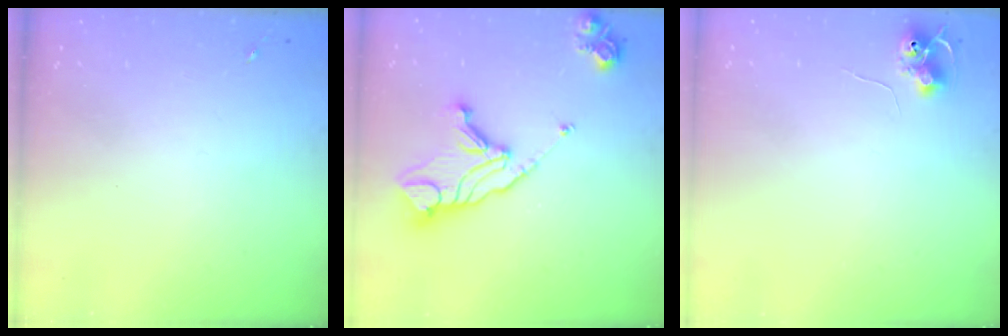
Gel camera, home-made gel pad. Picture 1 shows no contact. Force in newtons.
{"total": 15.4, "press": 15.3, "slide": 1.7}
{"total": 7.9, "press": 7.8, "slide": 0.9}